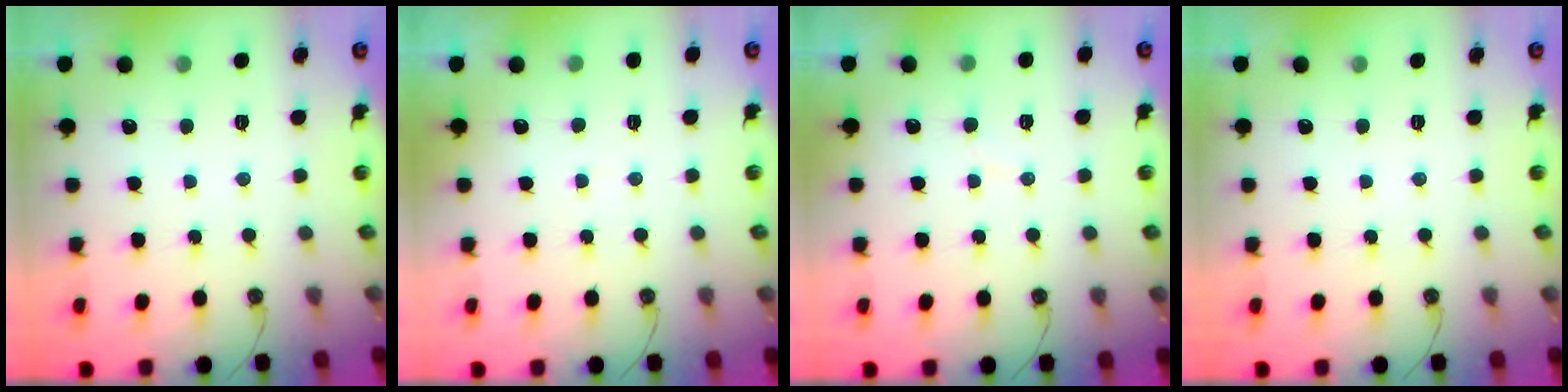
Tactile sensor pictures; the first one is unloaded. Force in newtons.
{"total": 3.1, "press": 3.1, "slide": 0.4}
{"total": 3.2, "press": 3.2, "slide": 0.5}
{"total": 0.0}